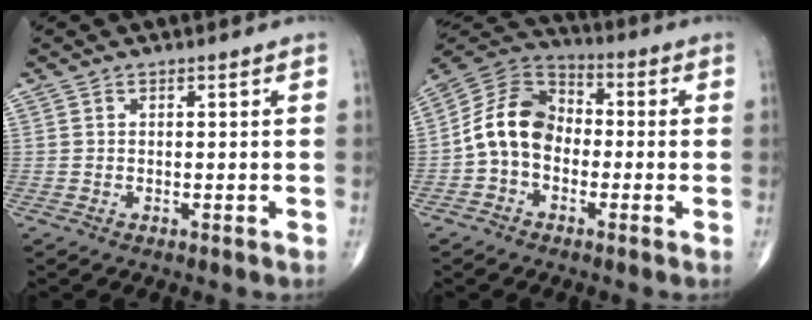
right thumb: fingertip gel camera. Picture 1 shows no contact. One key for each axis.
{"total": 11.4, "fx": -1.9, "fy": 8.5, "fz": 7.4, "tx": -0.122, "ty": 0.038, "tz": -0.052}